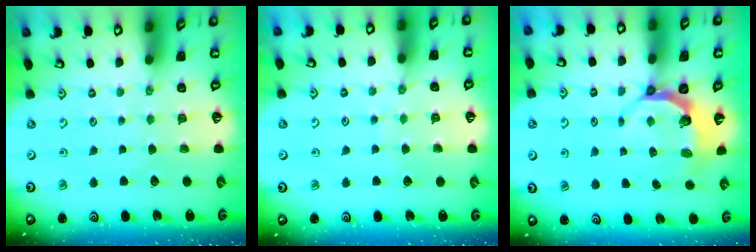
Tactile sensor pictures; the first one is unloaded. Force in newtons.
{"total": 5.4, "press": 5.3, "slide": 0.6}
{"total": 5.6, "press": 4.5, "slide": 3.3}